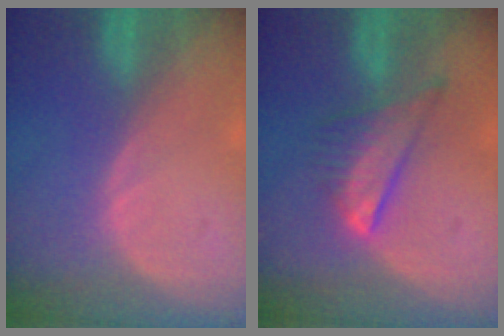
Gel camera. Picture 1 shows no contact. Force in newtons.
{"total": 7.4, "press": 6.5, "slide": 3.5}